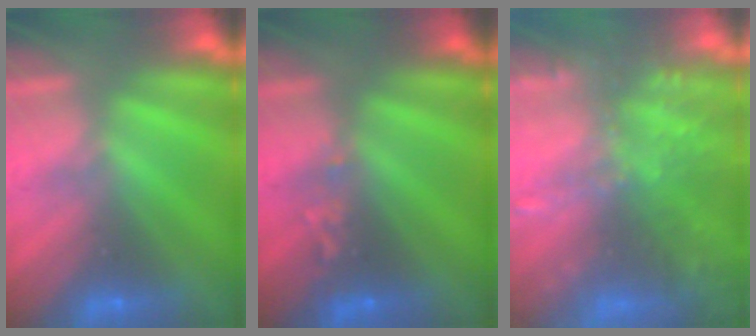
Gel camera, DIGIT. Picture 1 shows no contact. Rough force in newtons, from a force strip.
{"total": 2.5}
{"total": 7.1}